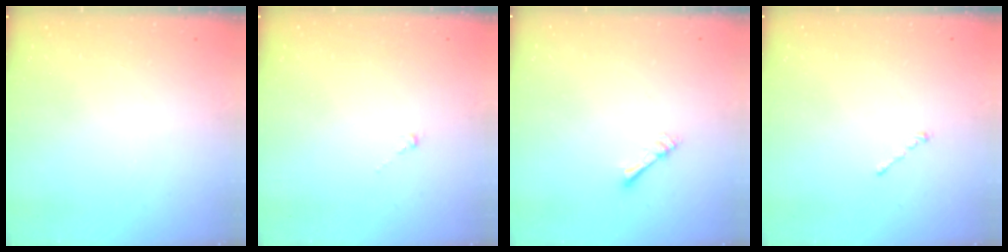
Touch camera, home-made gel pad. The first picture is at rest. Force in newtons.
{"total": 0.0}
{"total": 2.4, "press": 2.4, "slide": 0.2}
{"total": 0.7, "press": 0.7, "slide": 0.2}